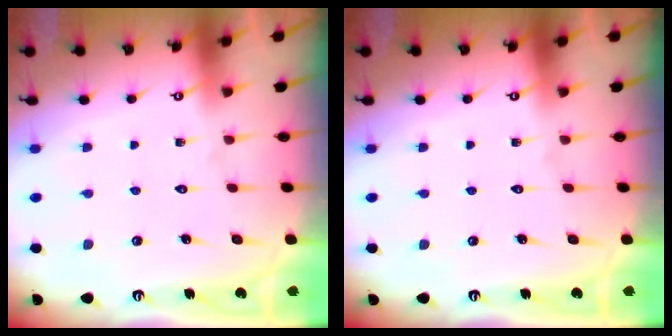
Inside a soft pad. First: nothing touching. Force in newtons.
{"total": 0.0}